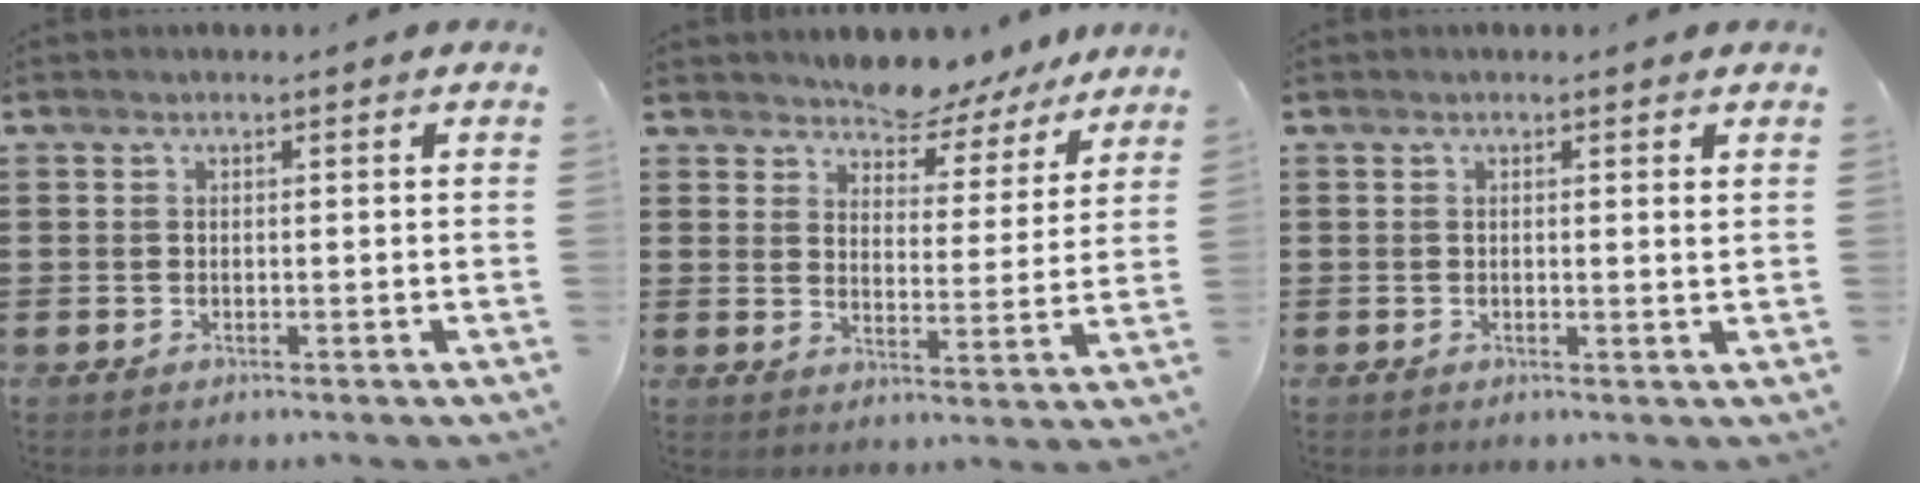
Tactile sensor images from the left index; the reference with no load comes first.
{"total": 5.4, "force": [5.3, 0.9, -0.5], "torque": [-0.019, -0.033, 0.097]}
{"total": 1.0, "force": [0.4, 0.1, 0.9], "torque": [-0.012, -0.002, 0.005]}